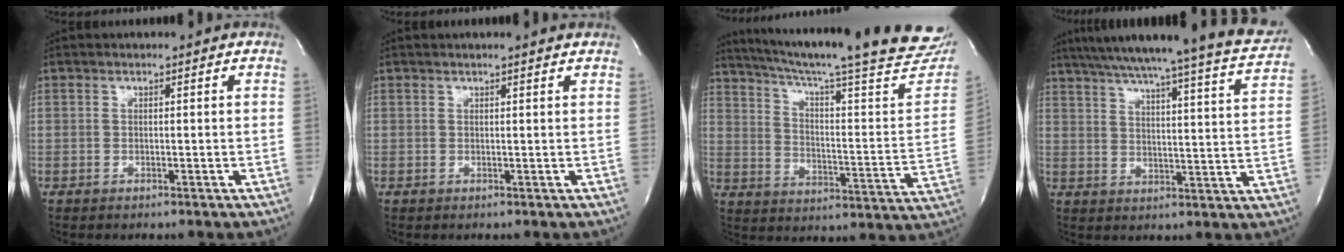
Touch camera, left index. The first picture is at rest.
{"total": 1.6, "force": [1.3, -0.2, 0.9], "torque": [-0.017, 0.007, 0.013]}
{"total": 31.6, "force": [26.5, 2.5, 17.0], "torque": [-0.235, -0.077, 0.337]}
{"total": 21.5, "force": [19.4, 0.1, 9.2], "torque": [-0.141, -0.050, 0.243]}